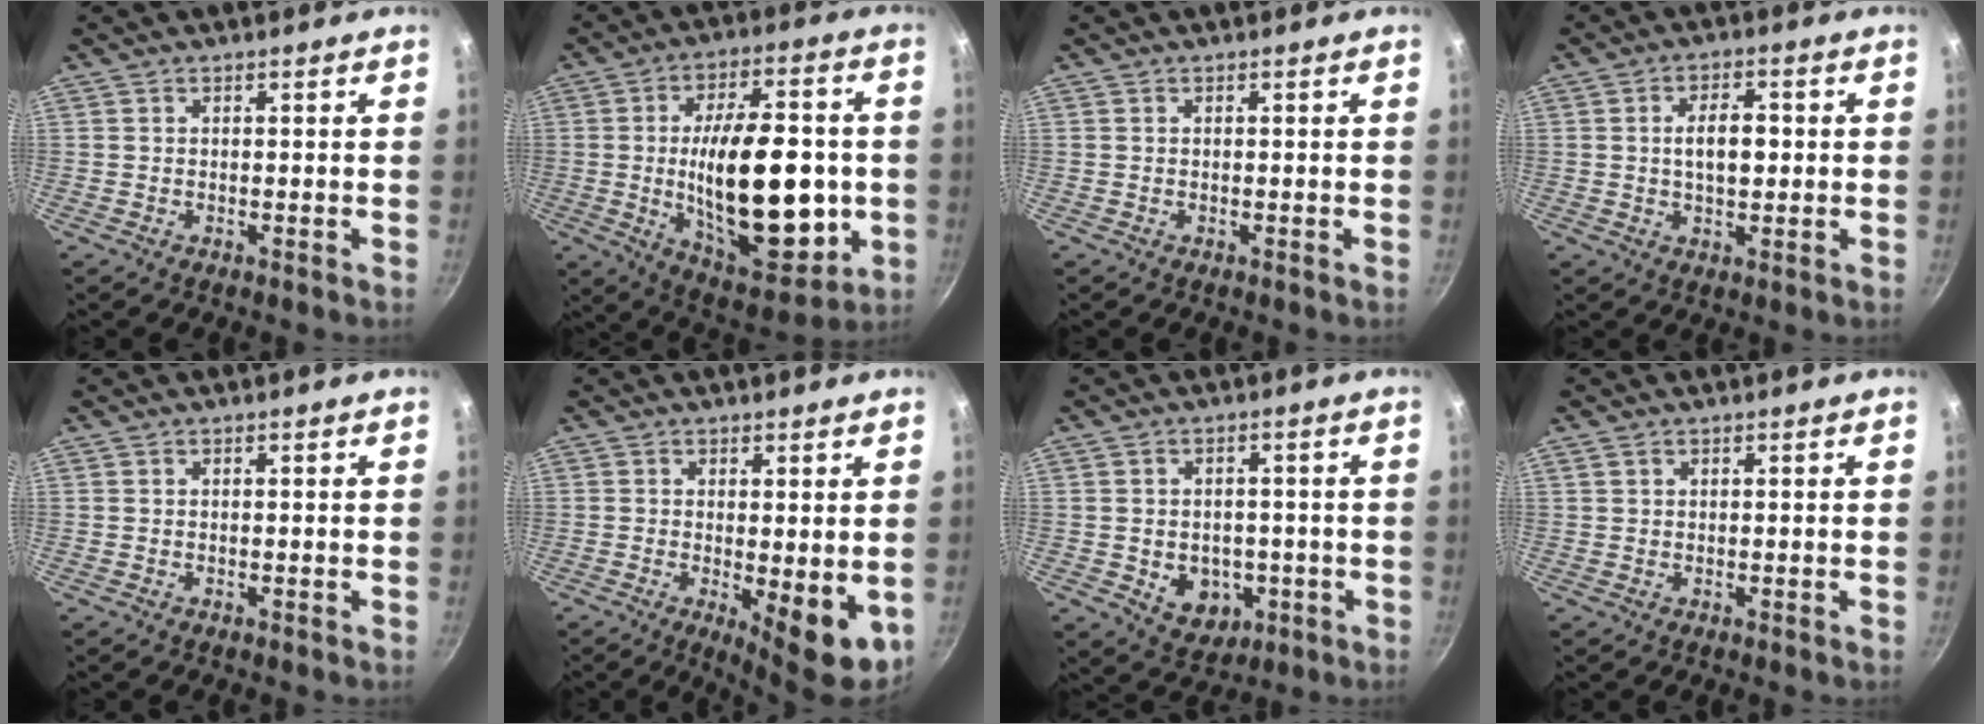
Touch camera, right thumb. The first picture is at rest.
{"total": 26.1, "force": [-2.1, 12.5, 22.8], "torque": [-0.334, 0.002, -0.017]}
{"total": 0.0}
{"total": 6.4, "force": [0.4, 3.4, 5.4], "torque": [-0.073, 0.009, 0.005]}
{"total": 0.0}
{"total": 8.5, "force": [-1.1, 2.9, 7.9], "torque": [-0.096, -0.010, -0.003]}
{"total": 8.3, "force": [-2.0, 6.5, 4.7], "torque": [-0.040, 0.003, -0.015]}
{"total": 0.8, "force": [0.5, 0.5, 0.4], "torque": [-0.006, 0.001, 0.008]}